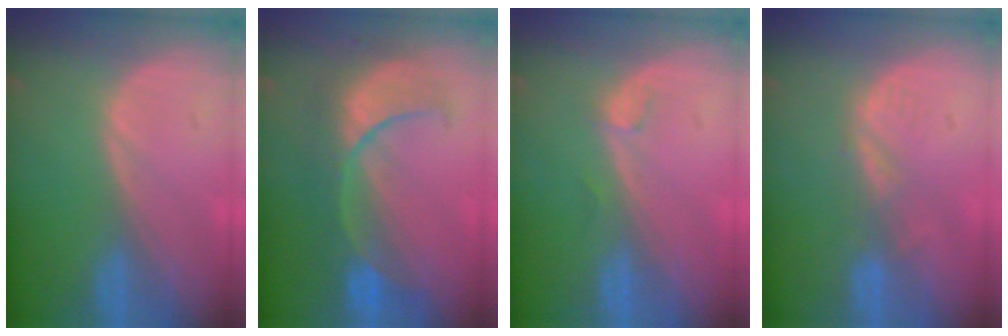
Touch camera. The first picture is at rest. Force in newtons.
{"total": 8.4, "press": 8.4, "slide": 0.2}
{"total": 1.1, "press": 1.1, "slide": 0.2}
{"total": 2.8, "press": 2.2, "slide": 1.7}